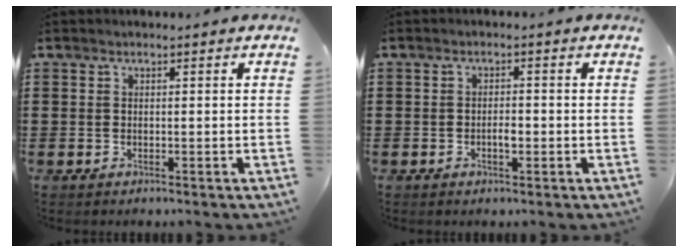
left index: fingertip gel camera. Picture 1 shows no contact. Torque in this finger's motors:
{"motor_torque": [0.02, 0.01, 0.02, 0.04]}